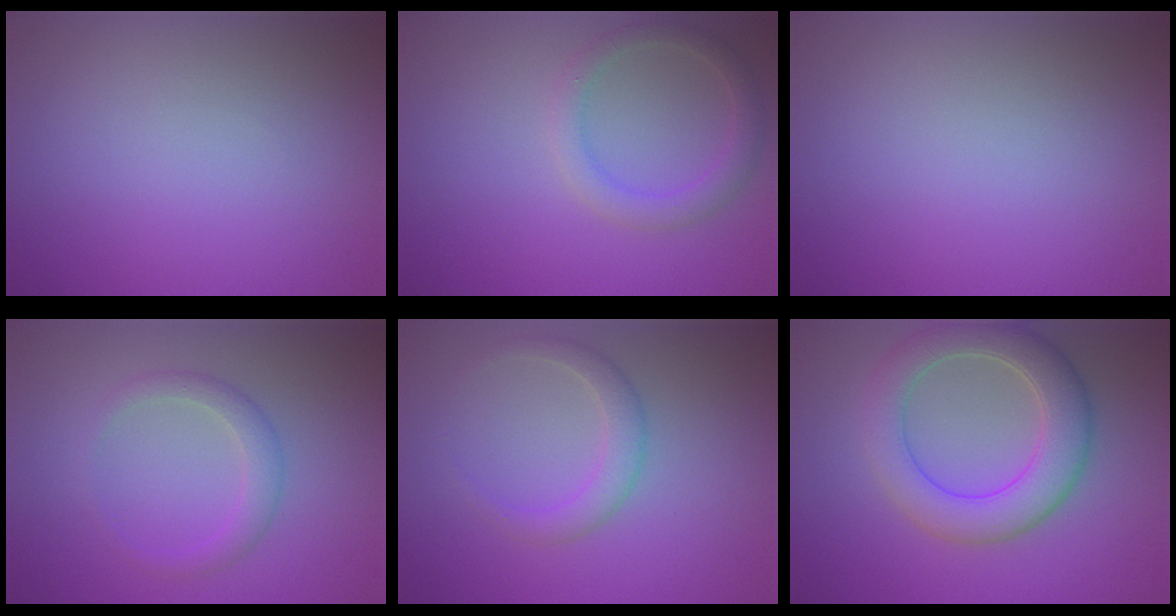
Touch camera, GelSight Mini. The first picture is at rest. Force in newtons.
{"total": 2.5, "press": 2.5, "slide": 0.1}
{"total": 0.0}
{"total": 2.1, "press": 2.1, "slide": 0.1}
{"total": 2.3, "press": 2.3, "slide": 0.1}
{"total": 6.2, "press": 6.2, "slide": 0.3}